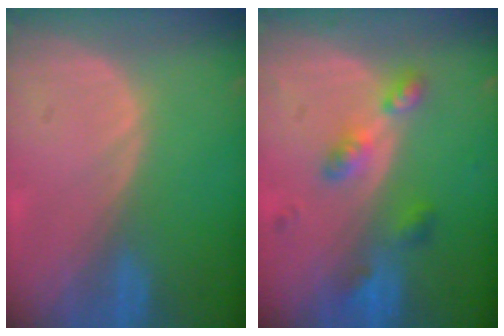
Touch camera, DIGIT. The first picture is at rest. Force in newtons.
{"total": 4.8, "press": 4.8, "slide": 0.1}